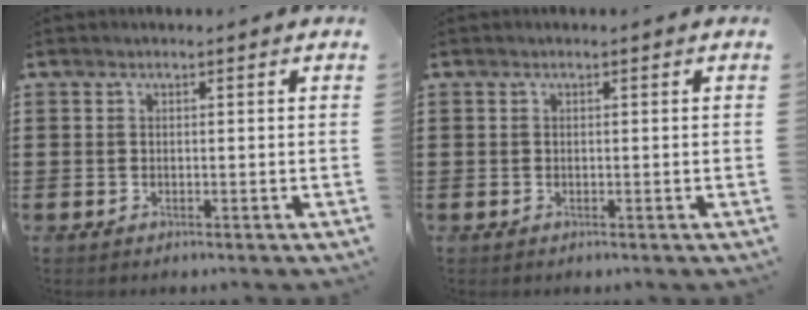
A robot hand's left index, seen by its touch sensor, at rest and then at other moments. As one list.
[{"total": 0.0}]